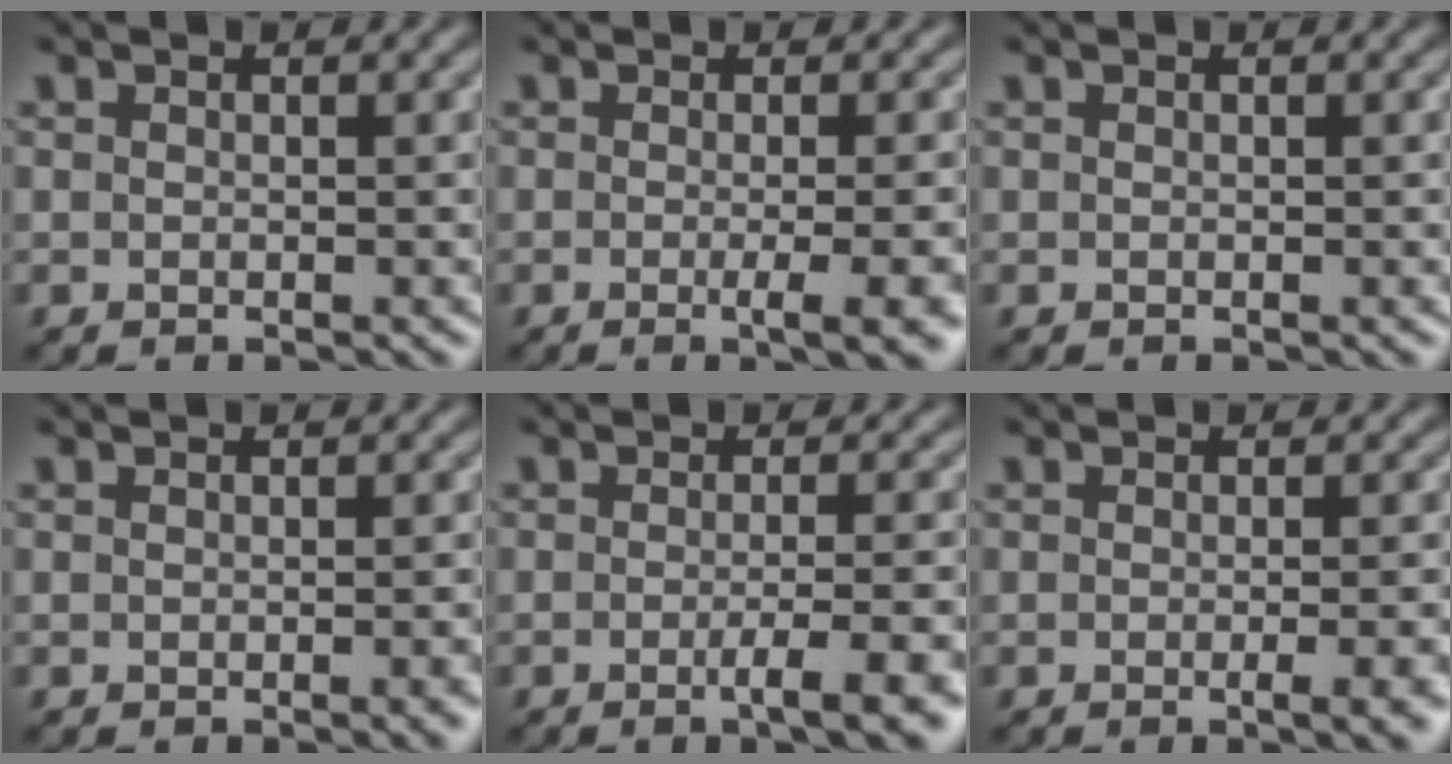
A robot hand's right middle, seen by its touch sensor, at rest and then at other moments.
{"total": 4.9, "force": [-1.0, 1.5, 4.5], "torque": [-0.048, -0.007, -0.012]}
{"total": 0.0}
{"total": 1.7, "force": [-0.5, 0.5, 1.6], "torque": [-0.013, -0.003, -0.006]}
{"total": 4.3, "force": [-1.5, 0.9, 3.9], "torque": [-0.050, -0.002, -0.026]}
{"total": 4.0, "force": [-0.9, 1.3, 3.7], "torque": [-0.033, -0.005, -0.011]}